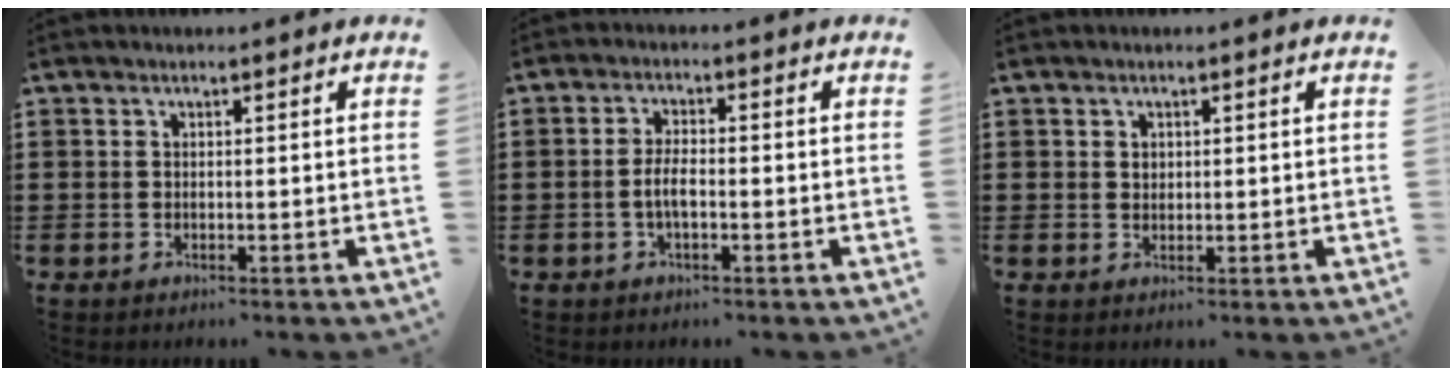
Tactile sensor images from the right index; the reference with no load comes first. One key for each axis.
{"total": 3.2, "fx": -0.8, "fy": 1.0, "fz": 2.9, "tx": -0.074, "ty": -0.004, "tz": -0.022}
{"total": 0.9, "fx": 0.4, "fy": 0.7, "fz": 0.4, "tx": -0.009, "ty": 0.004, "tz": 0.009}